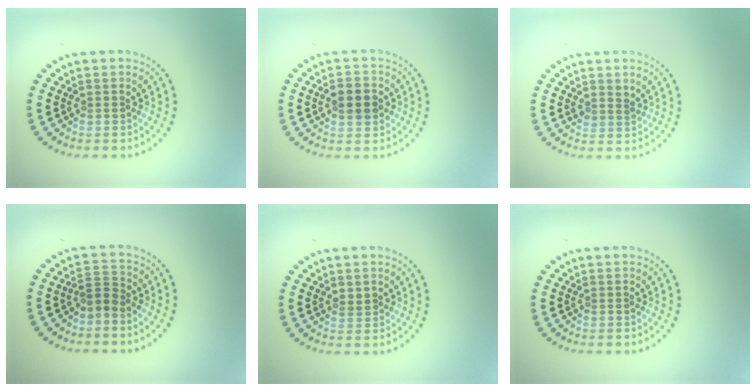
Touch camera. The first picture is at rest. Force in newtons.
{"total": 3.4, "press": 3.4, "slide": 0.1}
{"total": 1.3, "press": 1.0, "slide": 0.8}
{"total": 1.7, "press": 1.3, "slide": 1.2}
{"total": 0.9, "press": 0.8, "slide": 0.4}
{"total": 0.0}